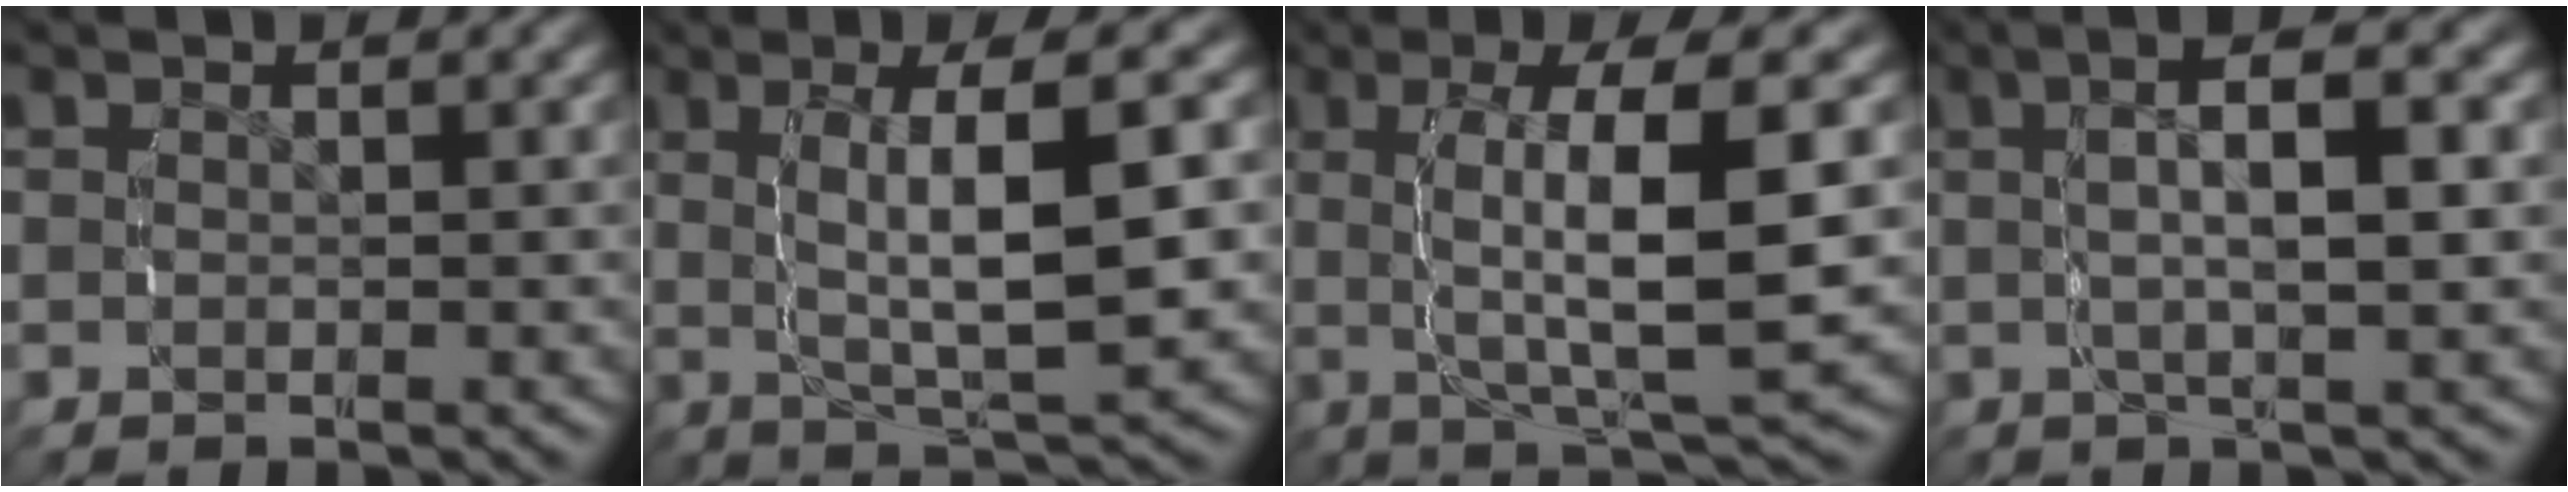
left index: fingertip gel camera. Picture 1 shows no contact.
{"total": 7.5, "force": [0.6, 1.7, 7.3], "torque": [-0.117, 0.008, 0.015]}
{"total": 8.7, "force": [0.7, 1.8, 8.5], "torque": [-0.136, 0.007, 0.013]}
{"total": 5.9, "force": [2.0, 1.1, 5.5], "torque": [-0.087, 0.017, 0.026]}